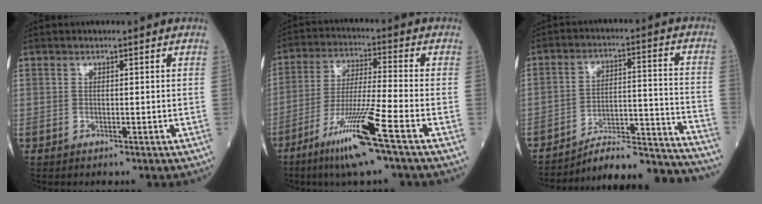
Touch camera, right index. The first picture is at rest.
{"total": 12.3, "force": [-6.8, -1.1, 10.2], "torque": [-0.200, -0.031, -0.130]}
{"total": 20.3, "force": [-19.8, 0.1, 4.8], "torque": [-0.037, 0.019, -0.278]}